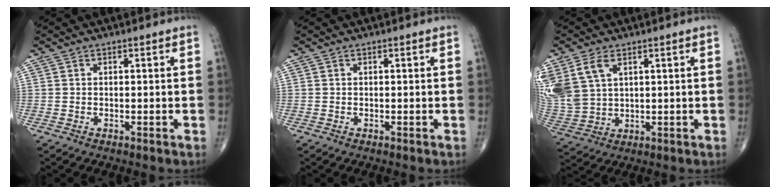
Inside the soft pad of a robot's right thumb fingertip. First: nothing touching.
{"total": 0.0}
{"total": 13.2, "force": [5.4, 8.6, 8.4], "torque": [-0.207, -0.007, 0.123]}